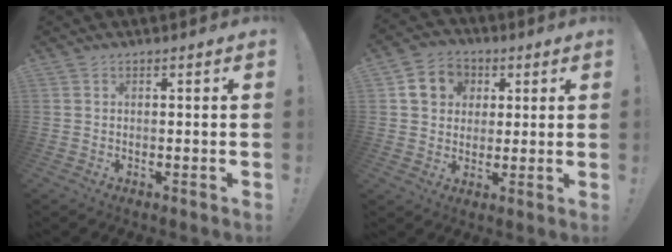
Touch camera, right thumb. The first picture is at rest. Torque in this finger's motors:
{"motor_torque": [0.07, 0.05, 0.55, 0.22, -0.02]}